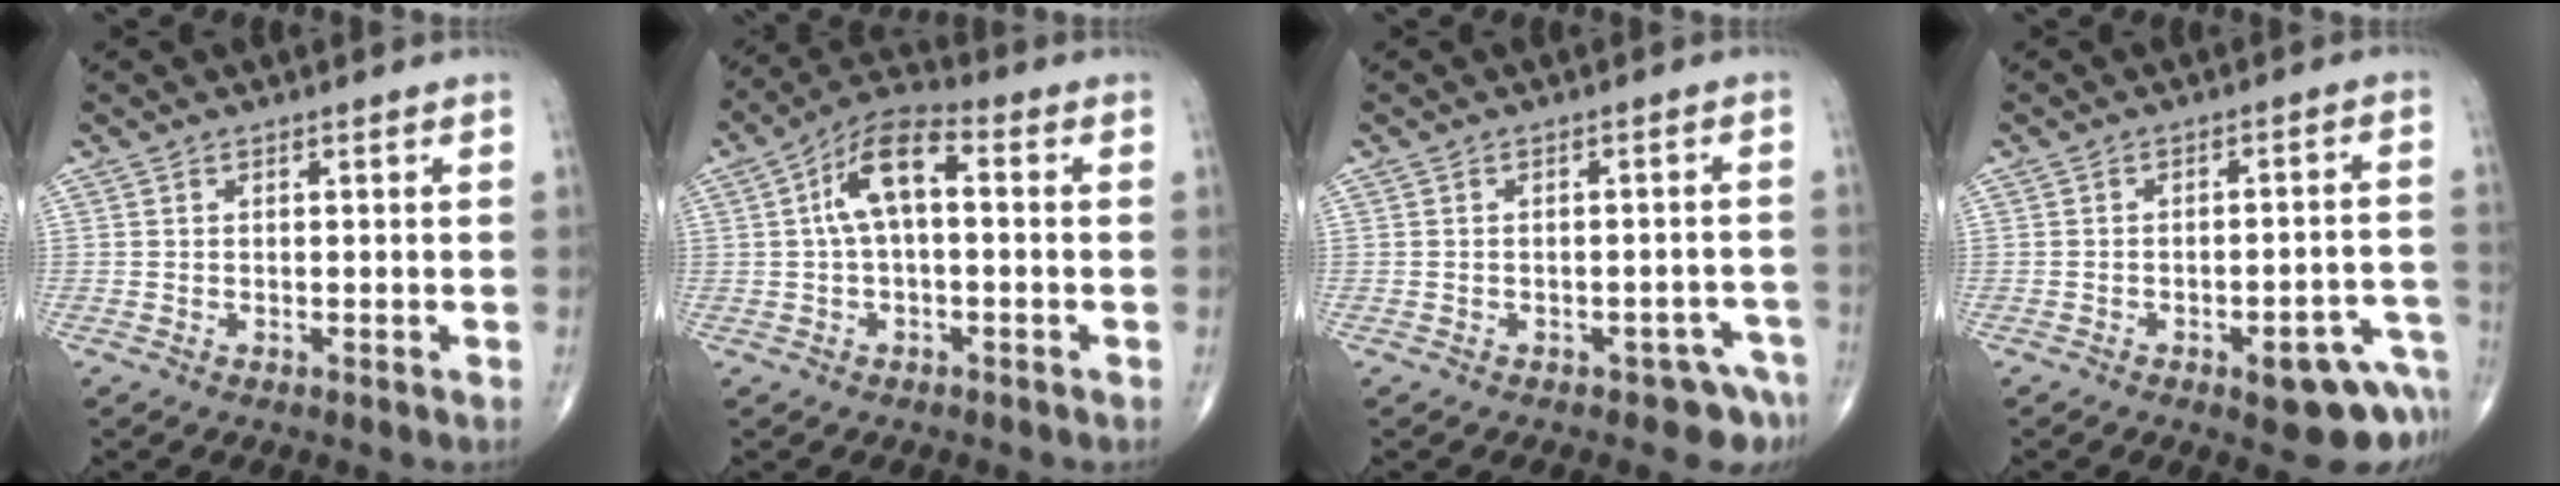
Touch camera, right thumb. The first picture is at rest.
{"total": 9.7, "force": [1.0, 4.4, 8.5], "torque": [-0.154, 0.036, 0.006]}
{"total": 4.2, "force": [-2.9, 2.3, 1.9], "torque": [-0.010, 0.025, -0.034]}
{"total": 11.2, "force": [-6.0, 4.1, 8.6], "torque": [-0.076, 0.041, -0.067]}